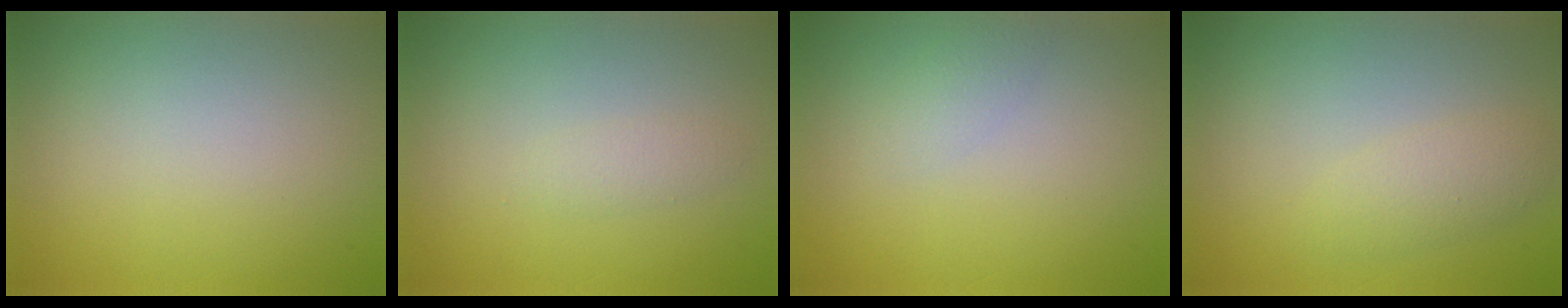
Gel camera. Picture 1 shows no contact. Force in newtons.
{"total": 0.9, "press": 0.9, "slide": 0.0}
{"total": 1.1, "press": 1.1, "slide": 0.1}
{"total": 2.0, "press": 2.0, "slide": 0.1}